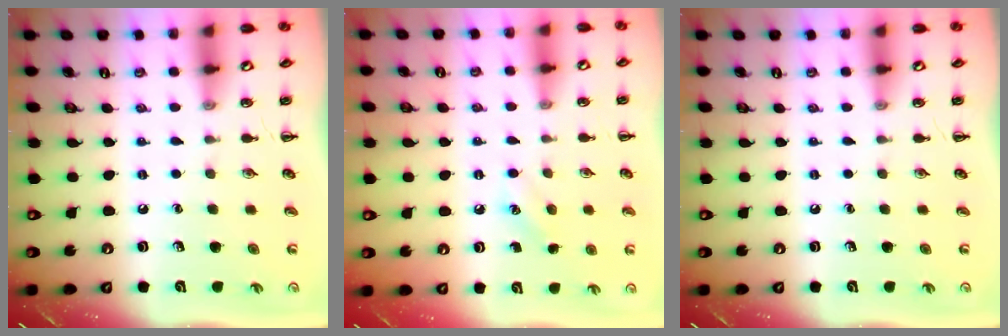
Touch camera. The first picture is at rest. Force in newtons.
{"total": 6.7, "press": 6.5, "slide": 1.7}
{"total": 0.0}